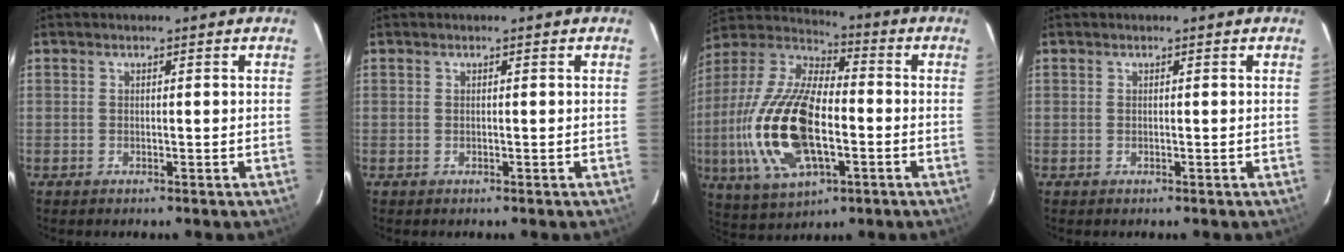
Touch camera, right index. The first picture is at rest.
{"total": 0.0}
{"total": 21.9, "force": [-4.4, 10.0, 19.0], "torque": [-0.408, -0.009, -0.078]}
{"total": 0.0}